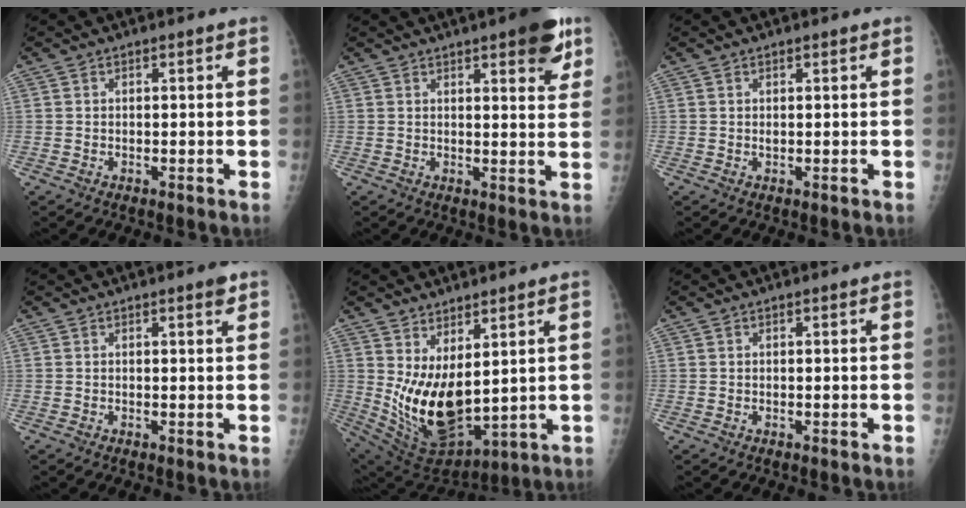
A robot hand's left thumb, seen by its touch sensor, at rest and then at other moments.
{"total": 8.3, "force": [4.8, 2.3, 6.4], "torque": [-0.064, -0.020, 0.057]}
{"total": 0.7, "force": [0.4, 0.3, 0.4], "torque": [-0.001, -0.004, 0.007]}
{"total": 1.2, "force": [0.8, 0.1, 0.9], "torque": [-0.012, -0.005, 0.011]}
{"total": 13.8, "force": [3.0, 6.6, 11.7], "torque": [-0.193, -0.053, 0.082]}
{"total": 0.0}